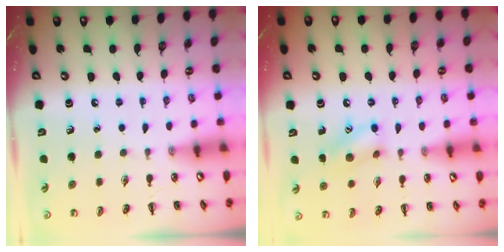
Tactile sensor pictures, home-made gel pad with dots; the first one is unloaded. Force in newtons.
{"total": 10.6, "press": 10.5, "slide": 1.0}